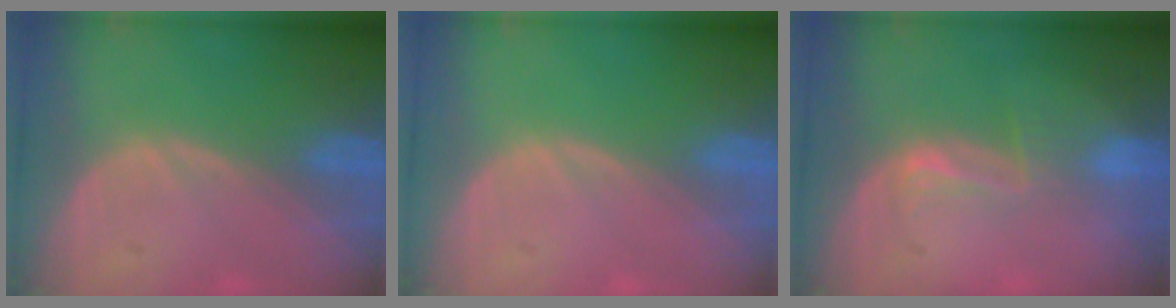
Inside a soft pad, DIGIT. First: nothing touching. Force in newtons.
{"total": 0.0}
{"total": 2.7, "press": 2.3, "slide": 1.5}